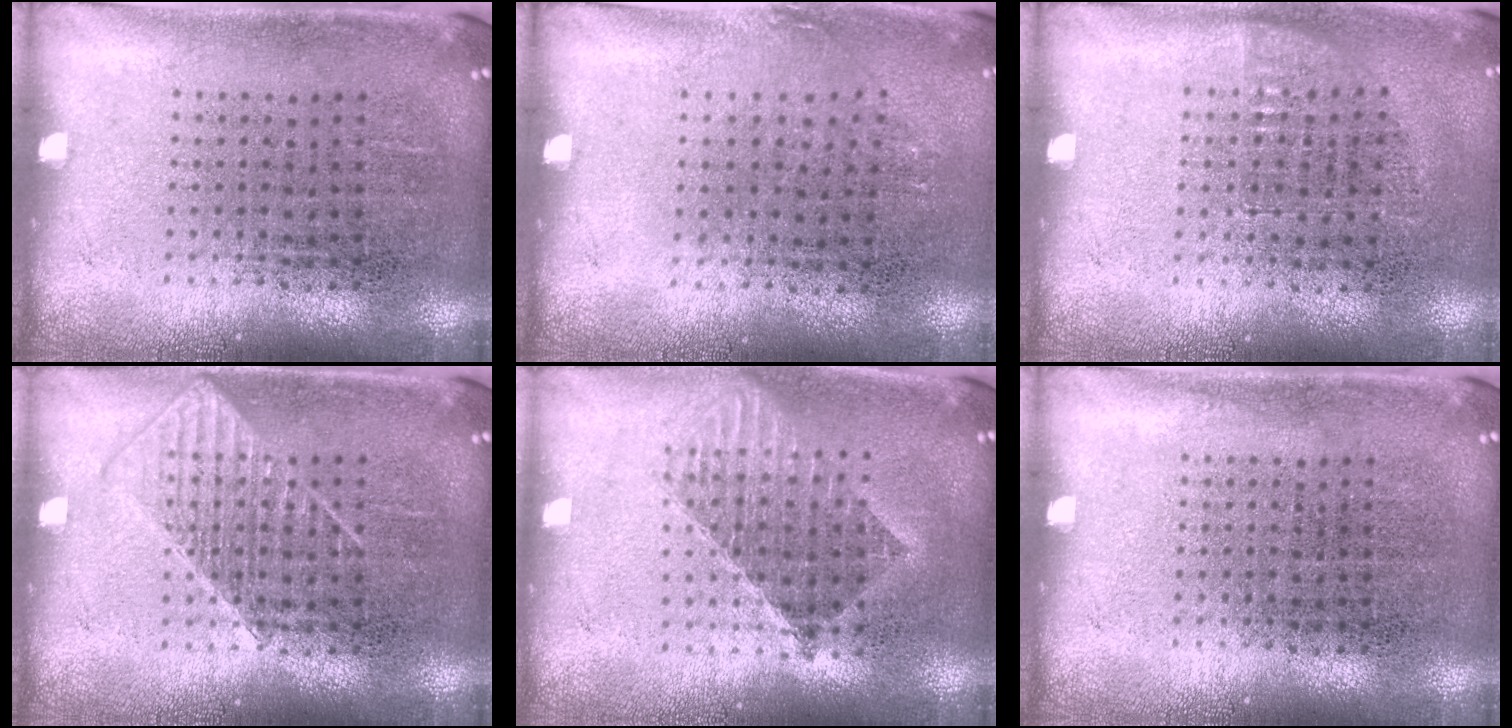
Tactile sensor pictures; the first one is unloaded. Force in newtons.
{"total": 0.9, "press": 0.6, "slide": 0.6}
{"total": 0.7, "press": 0.6, "slide": 0.3}
{"total": 1.7, "press": 1.7, "slide": 0.3}
{"total": 1.5, "press": 1.3, "slide": 0.8}
{"total": 0.0}